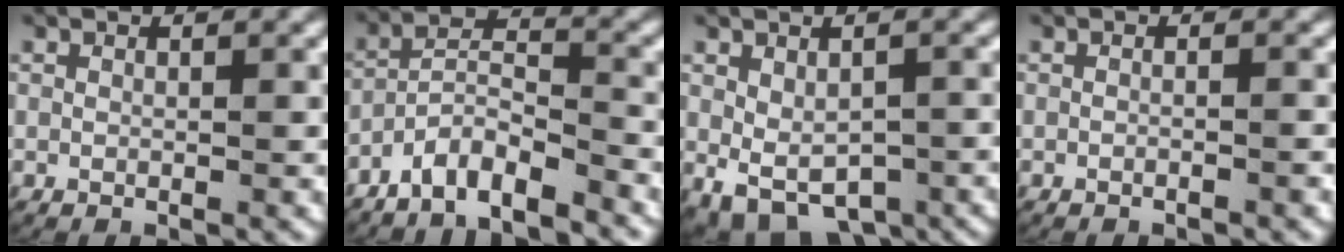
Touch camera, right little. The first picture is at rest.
{"total": 9.3, "force": [-7.2, 4.8, 3.3], "torque": [-0.065, -0.017, -0.128]}
{"total": 7.3, "force": [-5.5, 3.6, 3.2], "torque": [-0.058, -0.035, -0.074]}
{"total": 0.7, "force": [-0.6, -0.1, 0.4], "torque": [-0.008, 0.003, -0.011]}